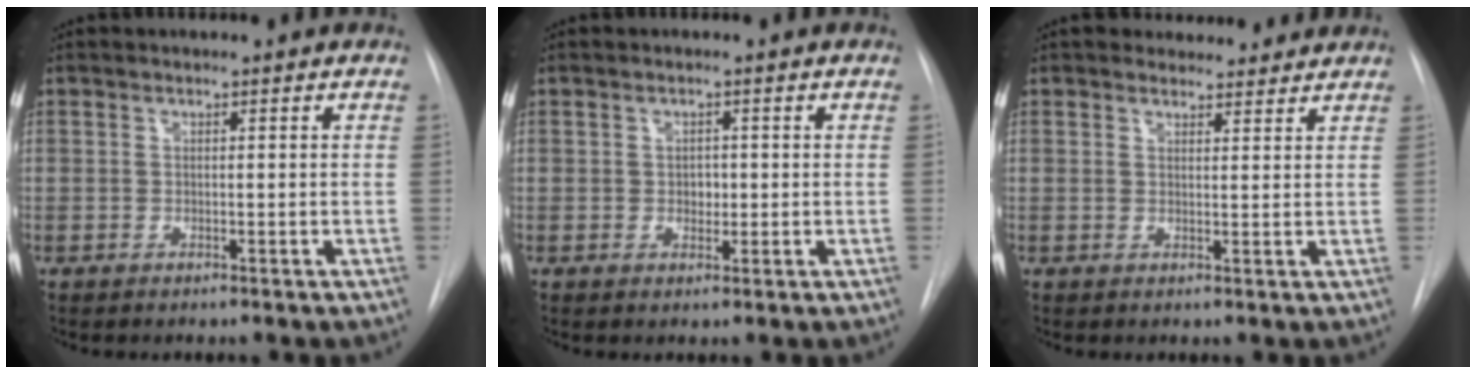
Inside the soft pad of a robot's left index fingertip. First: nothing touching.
{"total": 1.4, "force": [-0.4, 1.1, 0.7], "torque": [-0.009, -0.005, -0.005]}
{"total": 4.5, "force": [4.2, 1.7, 0.2], "torque": [0.006, 0.002, 0.046]}